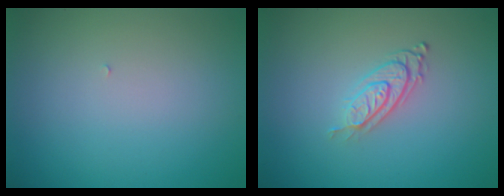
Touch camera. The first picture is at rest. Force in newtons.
{"total": 2.9, "press": 1.9, "slide": 2.1}